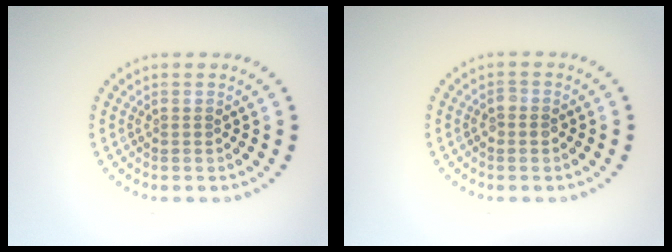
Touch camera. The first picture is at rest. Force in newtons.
{"total": 1.1, "press": 1.1, "slide": 0.2}